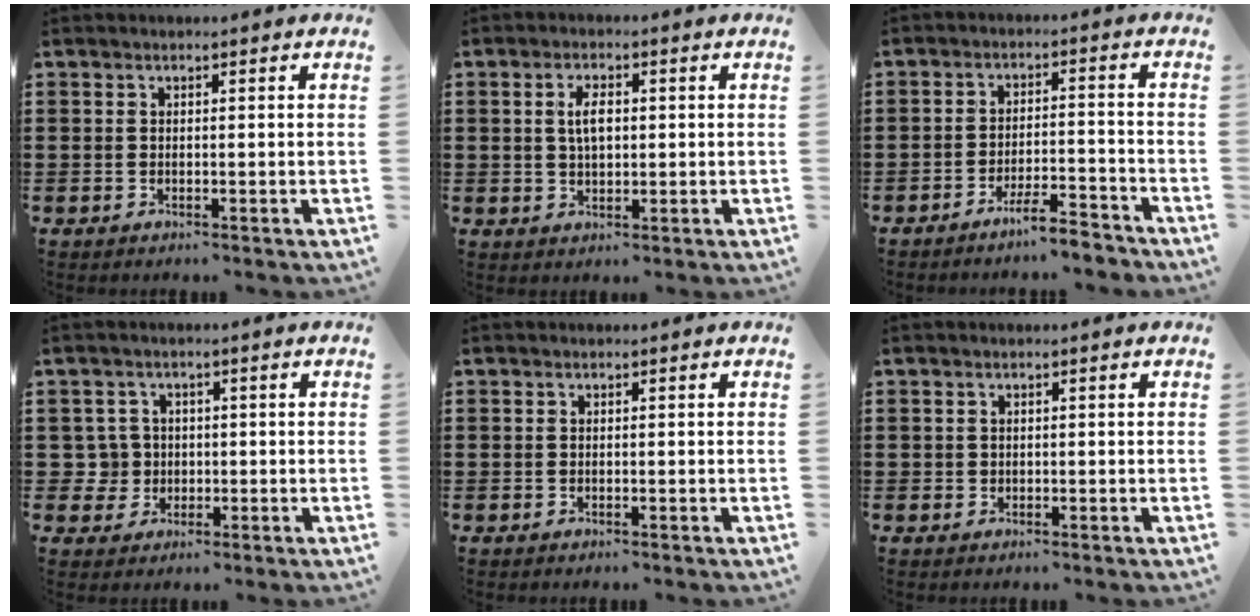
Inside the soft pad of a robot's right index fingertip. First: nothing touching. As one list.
[{"total": 3.8, "force": [0.5, 1.7, 3.3], "torque": [-0.059, 0.004, 0.005]}, {"total": 5.1, "force": [-4.5, 0.3, 2.4], "torque": [-0.046, -0.004, -0.086]}, {"total": 4.0, "force": [-0.3, 3.9, 0.9], "torque": [-0.041, 0.008, -0.010]}, {"total": 0.0}, {"total": 0.5, "force": [0.1, 0.5, 0.1], "torque": [-0.001, 0.005, 0.001]}]